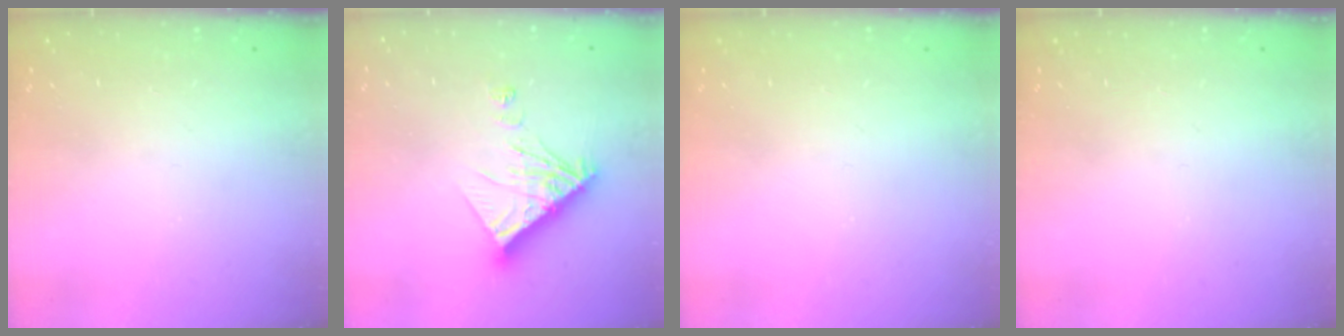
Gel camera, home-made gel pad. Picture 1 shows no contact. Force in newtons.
{"total": 11.1, "press": 11.0, "slide": 1.3}
{"total": 0.0}
{"total": 0.0}